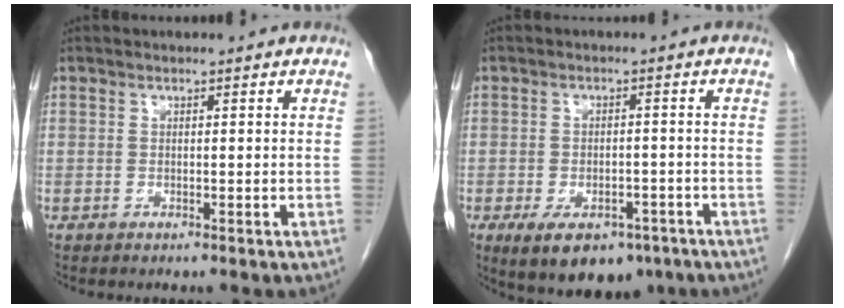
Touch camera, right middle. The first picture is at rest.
{"total": 10.8, "force": [-6.6, 5.8, 6.4], "torque": [-0.100, -0.003, -0.091]}